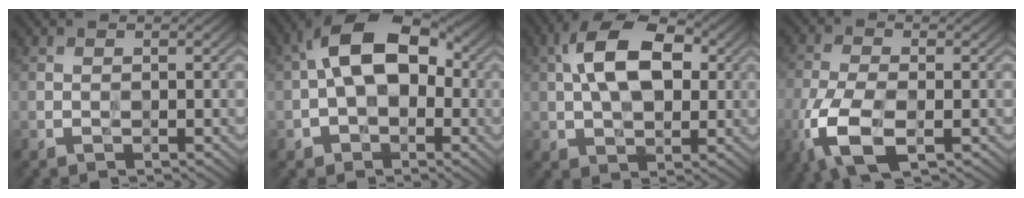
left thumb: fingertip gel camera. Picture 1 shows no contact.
{"total": 12.5, "force": [0.4, 7.9, 9.8], "torque": [-0.170, 0.024, -0.008]}
{"total": 11.3, "force": [2.0, 6.6, 9.0], "torque": [-0.175, 0.018, 0.027]}
{"total": 9.0, "force": [-3.7, 3.9, 7.1], "torque": [-0.174, -0.016, -0.077]}